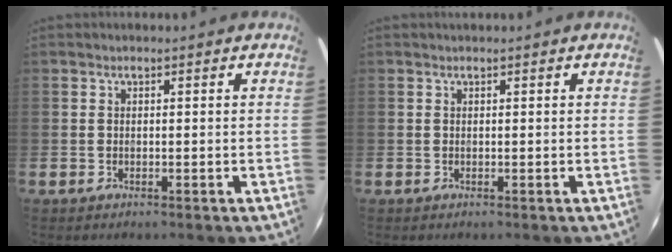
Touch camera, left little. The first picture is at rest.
{"total": 0.0}